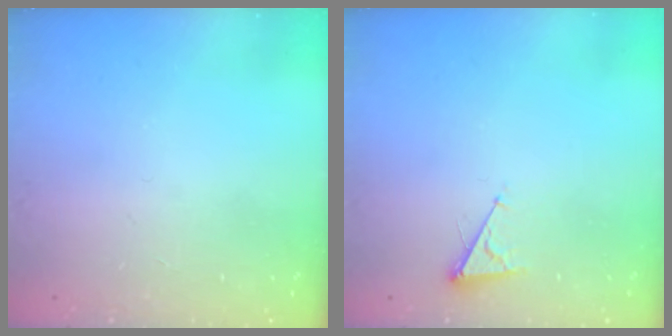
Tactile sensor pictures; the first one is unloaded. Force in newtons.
{"total": 3.6, "press": 3.6, "slide": 0.4}